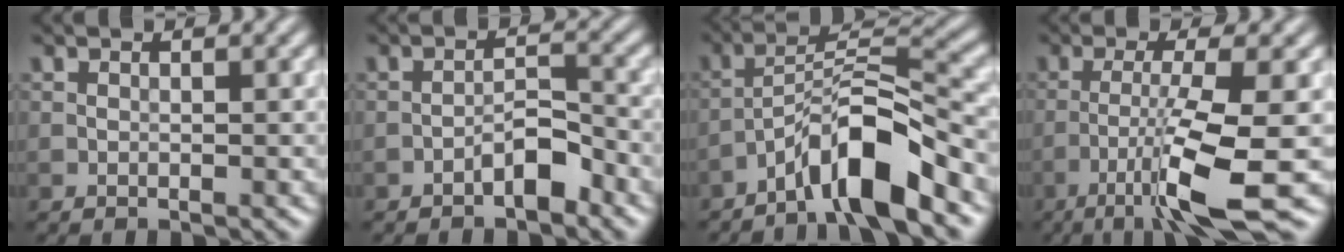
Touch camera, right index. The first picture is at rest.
{"total": 2.8, "force": [-1.9, 0.9, 1.8], "torque": [-0.026, 0.015, -0.033]}
{"total": 7.9, "force": [-5.1, 1.5, 5.8], "torque": [-0.104, 0.016, -0.091]}
{"total": 7.6, "force": [-3.2, 0.5, 6.9], "torque": [-0.121, 0.000, -0.063]}